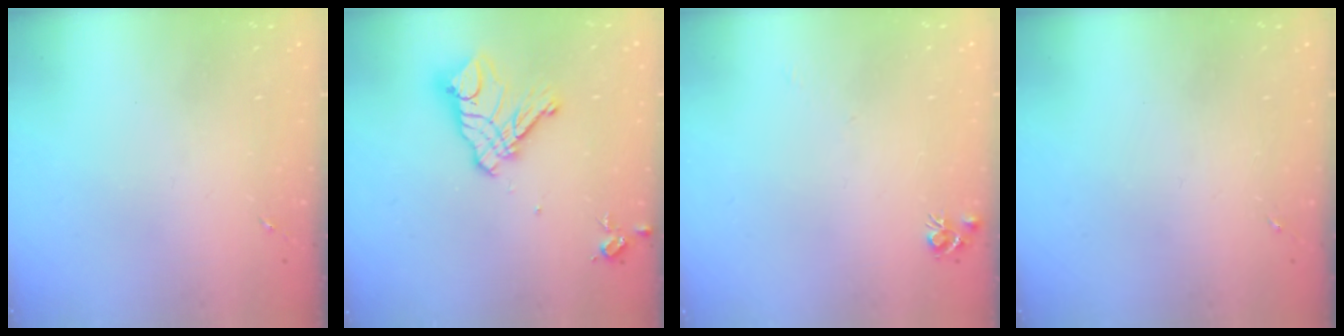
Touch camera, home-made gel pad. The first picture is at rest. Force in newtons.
{"total": 14.6, "press": 14.6, "slide": 1.5}
{"total": 5.1, "press": 5.0, "slide": 0.7}
{"total": 0.0}